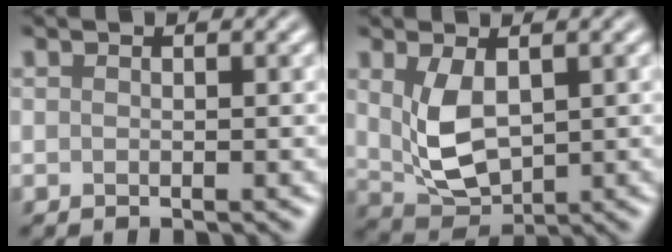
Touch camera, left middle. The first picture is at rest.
{"total": 4.7, "force": [0.9, 2.7, 3.7], "torque": [-0.088, -0.008, 0.028]}